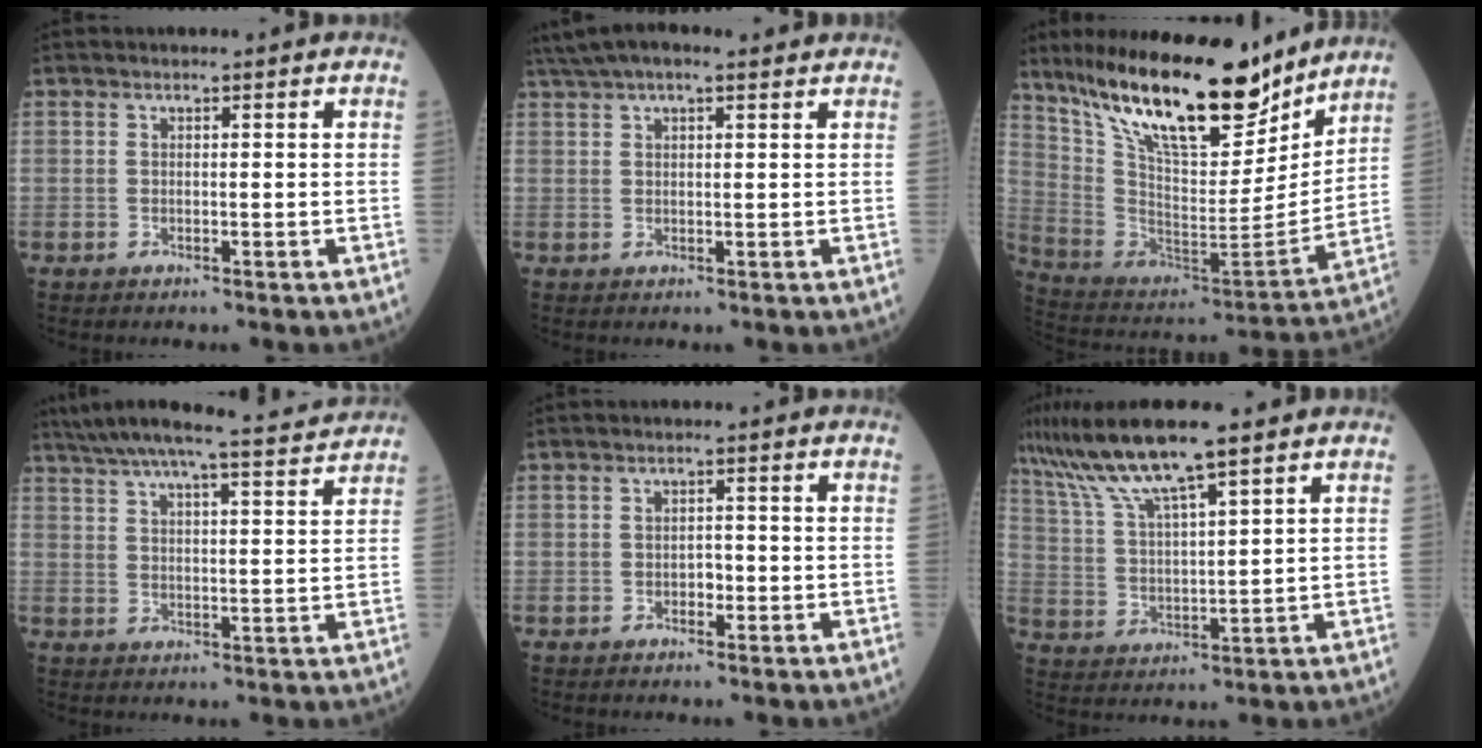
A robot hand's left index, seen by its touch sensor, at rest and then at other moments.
{"total": 7.9, "force": [5.9, 2.0, 4.9], "torque": [-0.087, 0.046, 0.096]}
{"total": 22.6, "force": [17.3, 5.9, 13.3], "torque": [-0.234, -0.025, 0.300]}
{"total": 13.8, "force": [12.9, -0.6, 4.9], "torque": [-0.092, -0.009, 0.178]}
{"total": 1.7, "force": [-1.2, 0.9, 0.8], "torque": [-0.008, -0.001, -0.022]}
{"total": 11.3, "force": [8.2, 0.7, 7.7], "torque": [-0.159, 0.012, 0.156]}